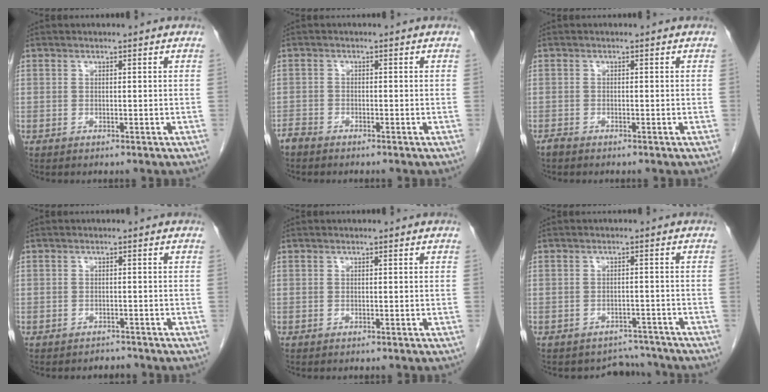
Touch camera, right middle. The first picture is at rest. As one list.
[{"total": 1.8, "force": [-1.7, 0.4, 0.4], "torque": [-0.012, -0.002, -0.032]}, {"total": 0.9, "force": [-0.8, 0.2, 0.3], "torque": [-0.016, -0.002, -0.015]}, {"total": 1.4, "force": [-1.2, 0.5, -0.5], "torque": [-0.002, -0.004, -0.020]}, {"total": 0.0}, {"total": 4.0, "force": [-3.6, 1.4, -1.0], "torque": [0.011, 0.017, -0.045]}]